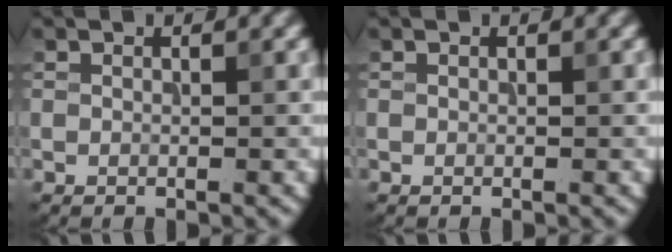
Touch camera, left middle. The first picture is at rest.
{"total": 0.0}